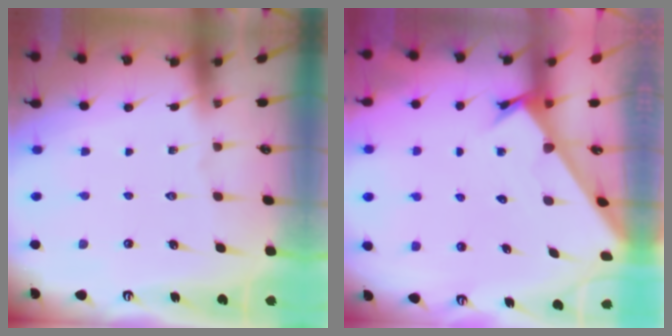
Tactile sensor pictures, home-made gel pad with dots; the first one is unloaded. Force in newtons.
{"total": 2.2, "press": 2.2, "slide": 0.2}